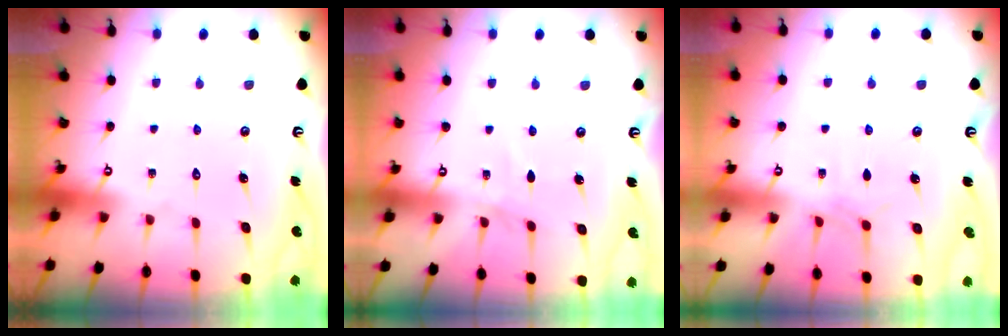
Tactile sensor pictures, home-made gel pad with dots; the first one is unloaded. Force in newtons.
{"total": 3.1, "press": 3.1, "slide": 0.4}
{"total": 3.6, "press": 3.5, "slide": 0.6}